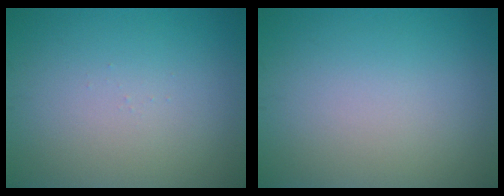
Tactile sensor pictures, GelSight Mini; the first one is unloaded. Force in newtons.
{"total": 0.0}